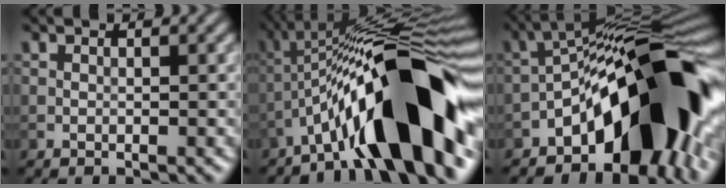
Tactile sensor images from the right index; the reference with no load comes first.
{"total": 14.8, "force": [-5.5, 3.8, 13.2], "torque": [-0.201, 0.023, -0.094]}
{"total": 14.5, "force": [-6.3, 6.1, 11.6], "torque": [-0.142, 0.025, -0.121]}